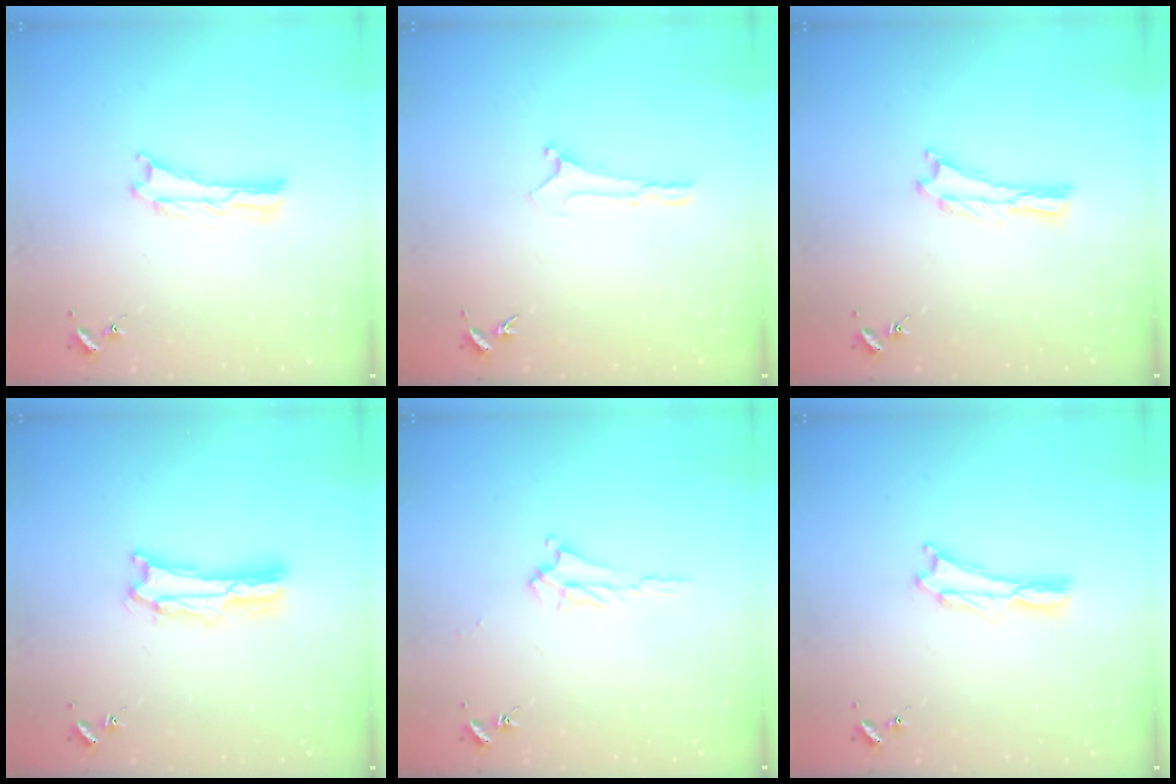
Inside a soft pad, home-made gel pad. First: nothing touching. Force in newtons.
{"total": 0.0}
{"total": 0.0}
{"total": 2.0, "press": 2.0, "slide": 0.3}
{"total": 2.4, "press": 2.4, "slide": 0.4}
{"total": 0.0}